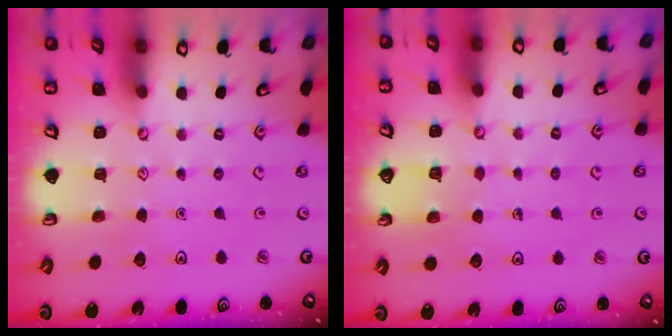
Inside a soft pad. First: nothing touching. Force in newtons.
{"total": 3.4, "press": 3.3, "slide": 0.3}